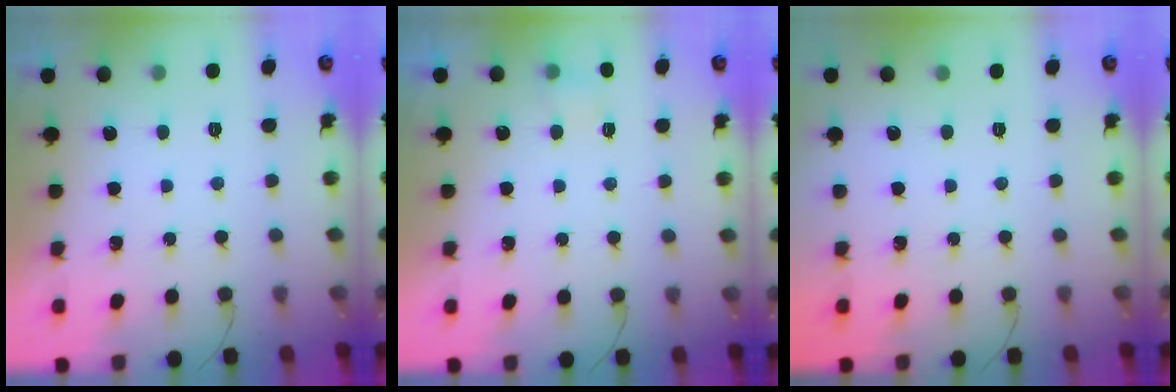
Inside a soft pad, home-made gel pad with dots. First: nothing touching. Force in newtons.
{"total": 2.6, "press": 2.5, "slide": 0.7}
{"total": 0.0}